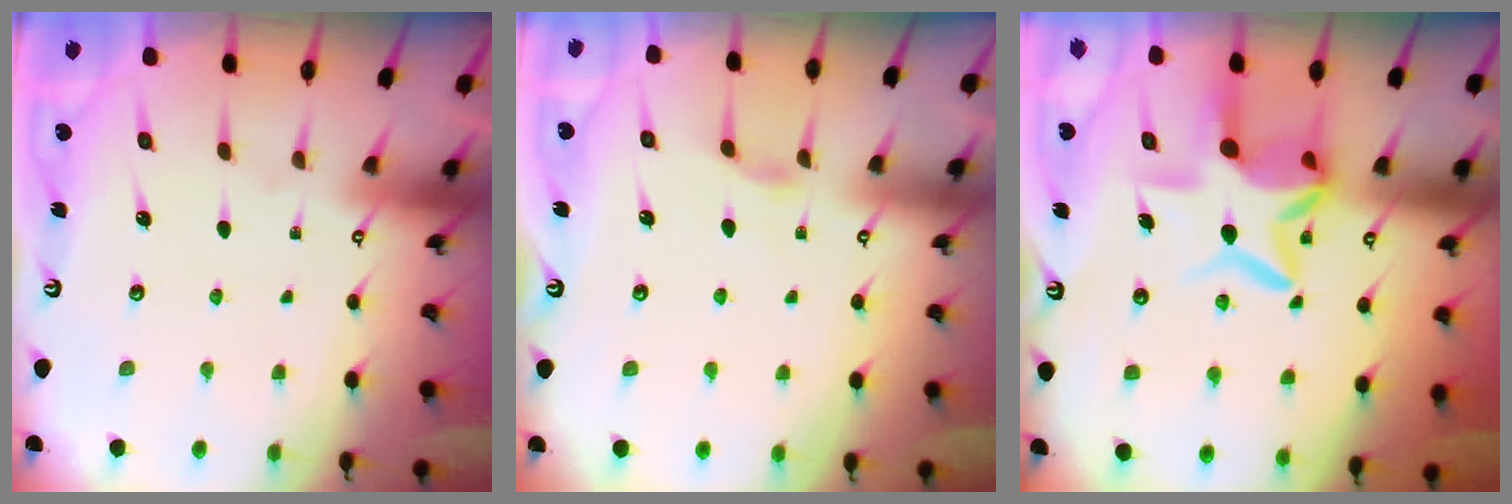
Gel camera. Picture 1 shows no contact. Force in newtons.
{"total": 4.0, "press": 4.0, "slide": 0.6}
{"total": 11.1, "press": 11.1, "slide": 1.1}